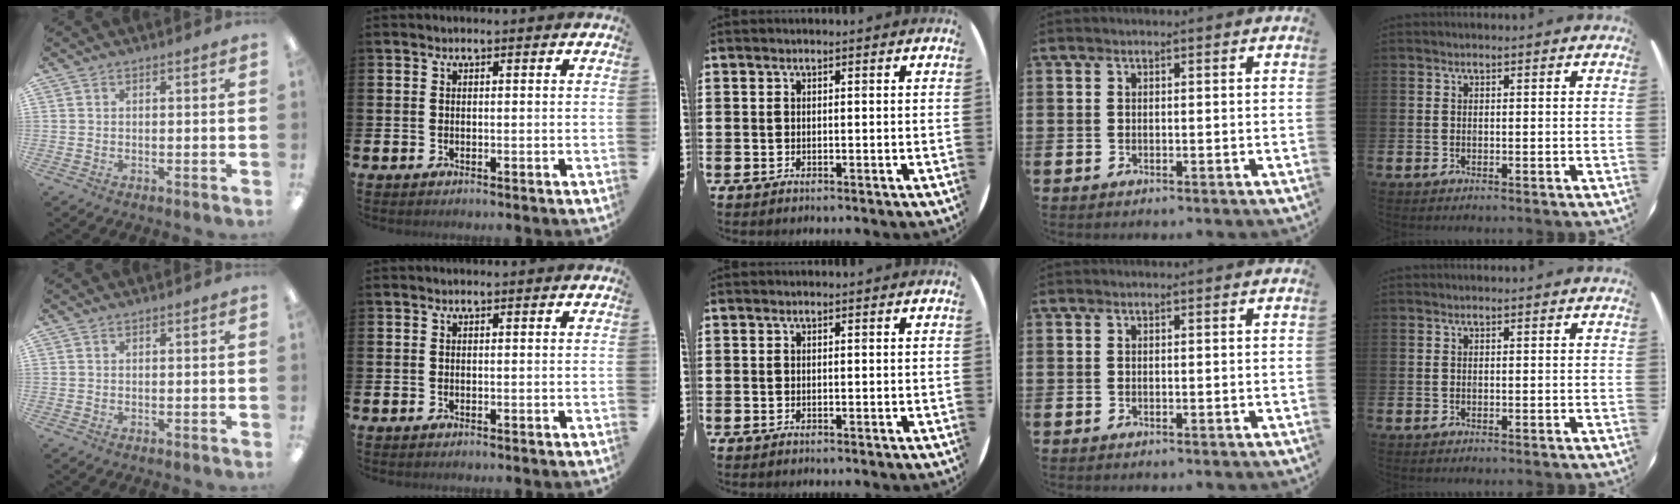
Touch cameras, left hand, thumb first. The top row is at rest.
{}